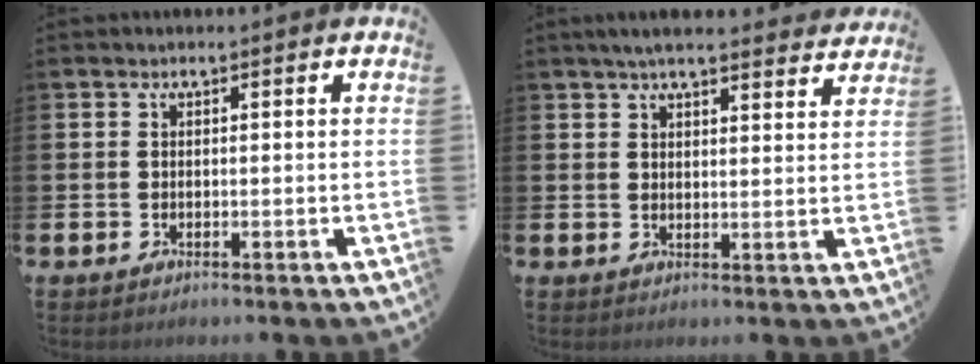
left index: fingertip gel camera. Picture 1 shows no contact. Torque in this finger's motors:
{"motor_torque": [1.09, -1.05, 0.17, 0.05]}